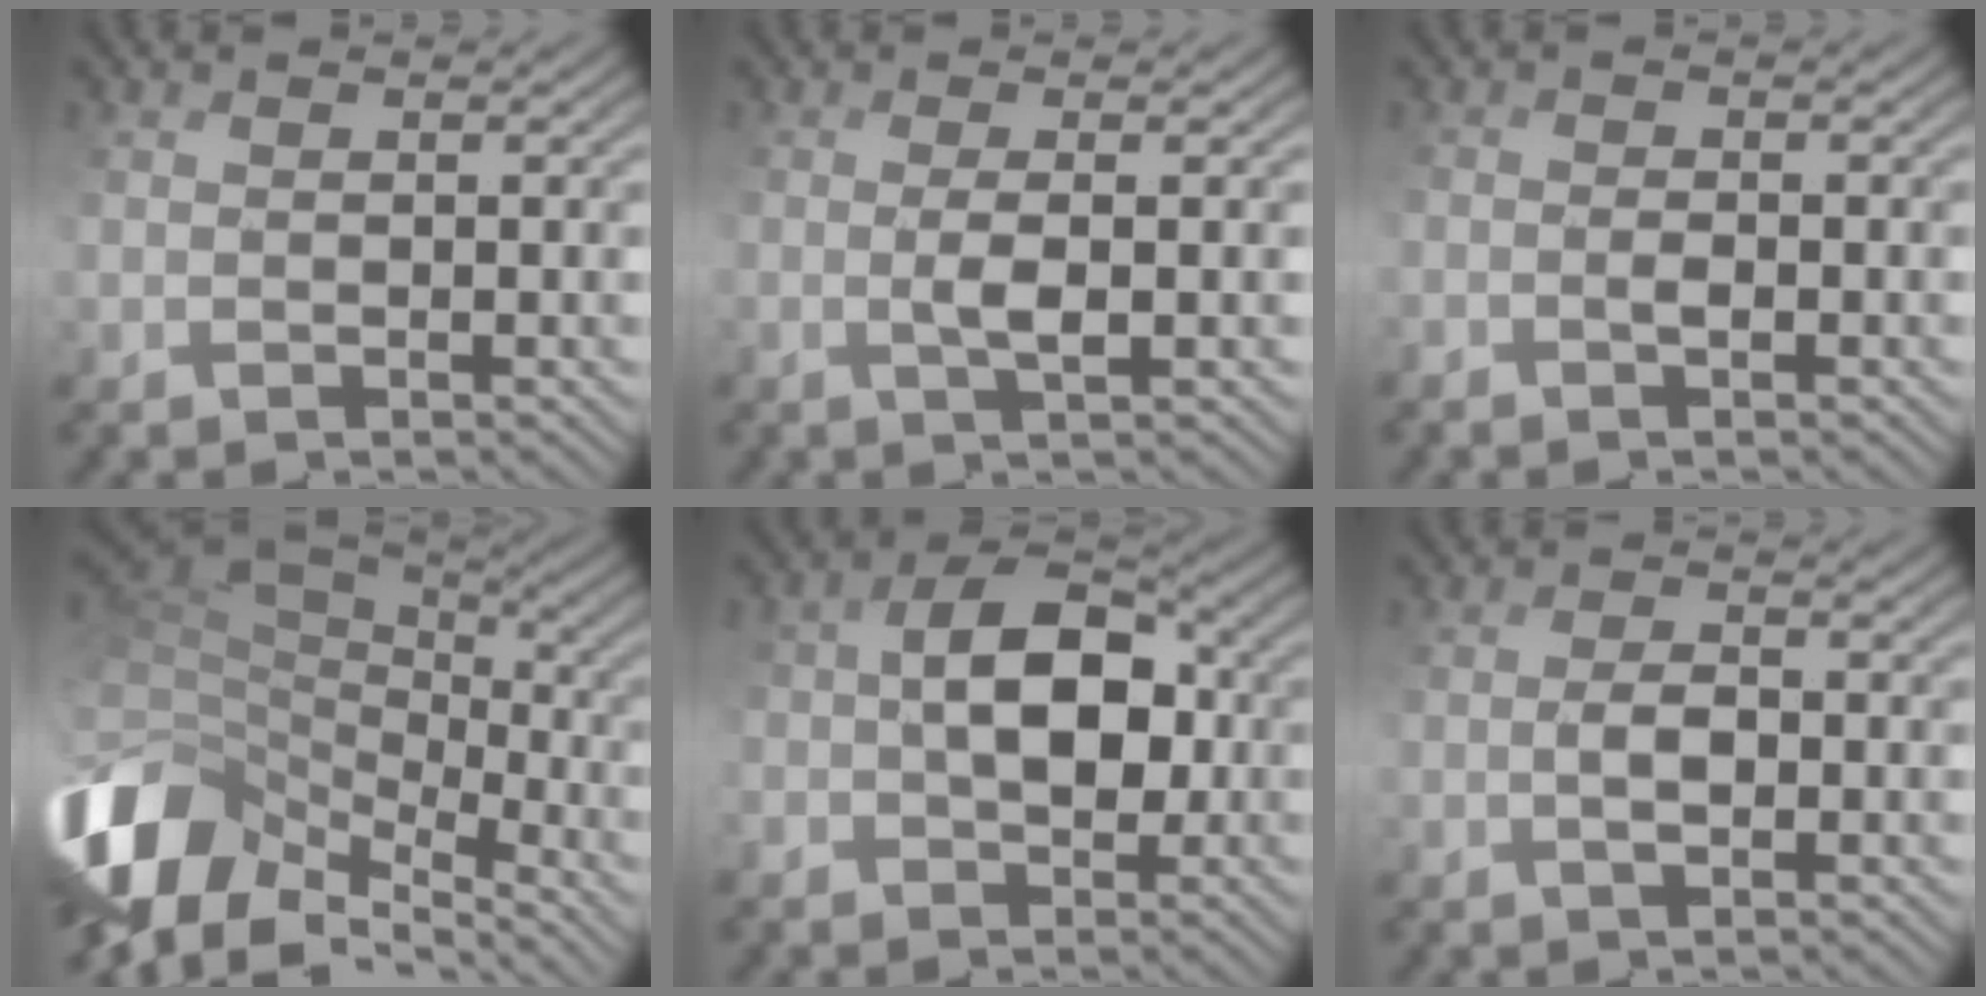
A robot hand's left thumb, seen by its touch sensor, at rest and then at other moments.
{"total": 2.2, "force": [0.4, -0.5, 2.1], "torque": [-0.042, 0.009, 0.012]}
{"total": 1.2, "force": [-0.6, 0.0, 1.0], "torque": [-0.018, 0.006, -0.013]}
{"total": 12.1, "force": [-2.2, 7.9, 8.9], "torque": [-0.246, 0.000, -0.023]}
{"total": 7.2, "force": [-0.4, 4.5, 5.6], "torque": [-0.103, 0.011, -0.012]}
{"total": 1.6, "force": [0.0, 0.2, 1.6], "torque": [-0.025, 0.012, 0.004]}